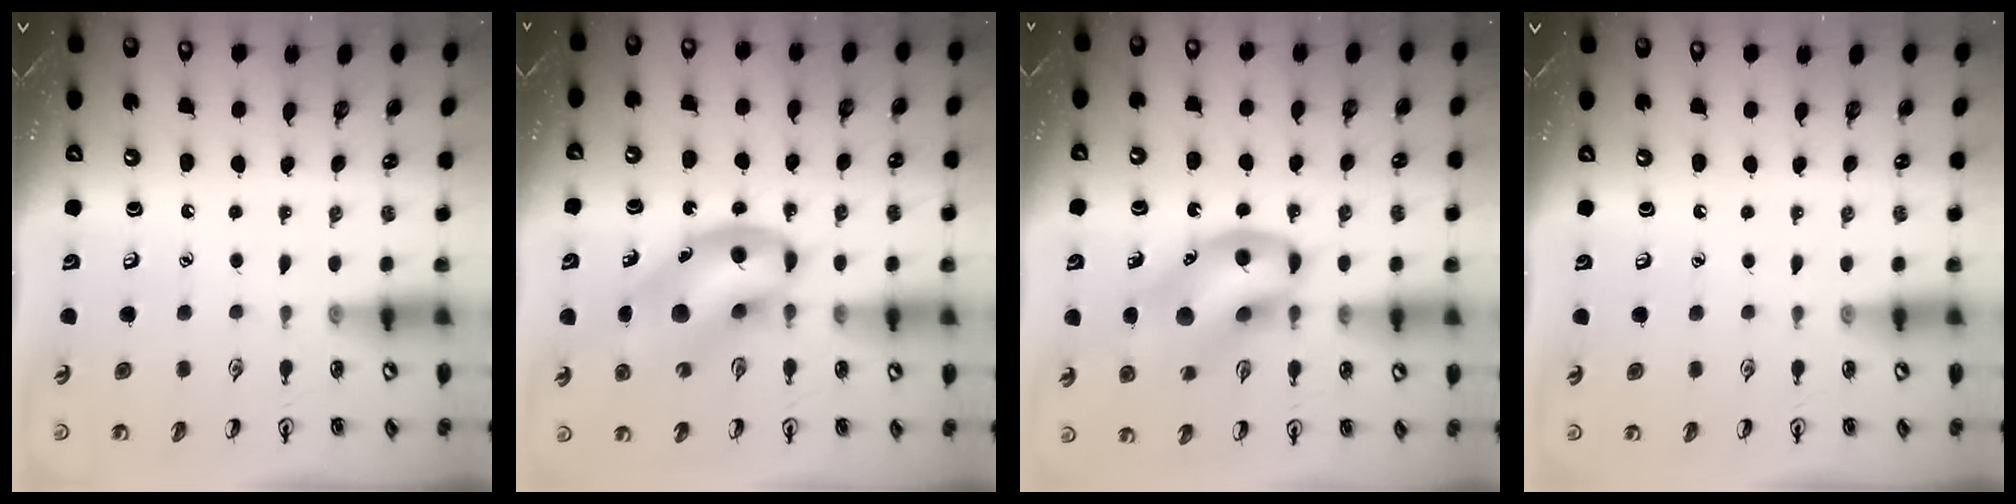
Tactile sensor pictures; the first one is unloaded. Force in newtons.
{"total": 12.2, "press": 11.8, "slide": 3.3}
{"total": 14.5, "press": 14.1, "slide": 3.5}
{"total": 0.0}